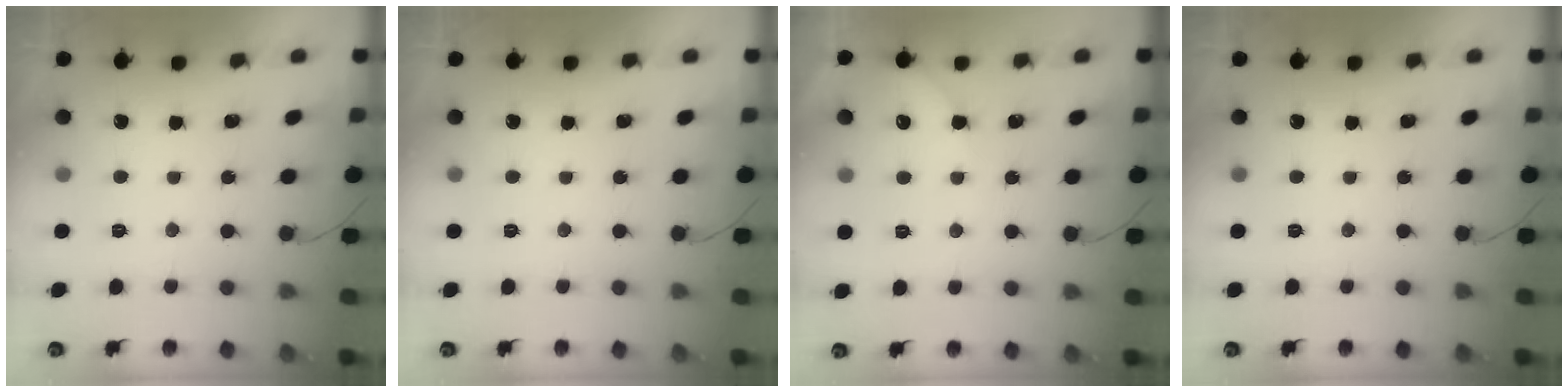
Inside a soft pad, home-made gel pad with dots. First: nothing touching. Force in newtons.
{"total": 0.0}
{"total": 3.3, "press": 3.2, "slide": 0.5}
{"total": 0.0}